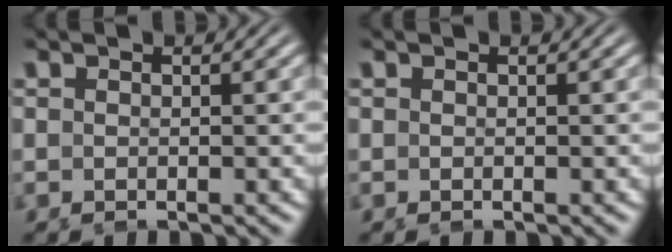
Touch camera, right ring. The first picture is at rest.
{"total": 0.0}